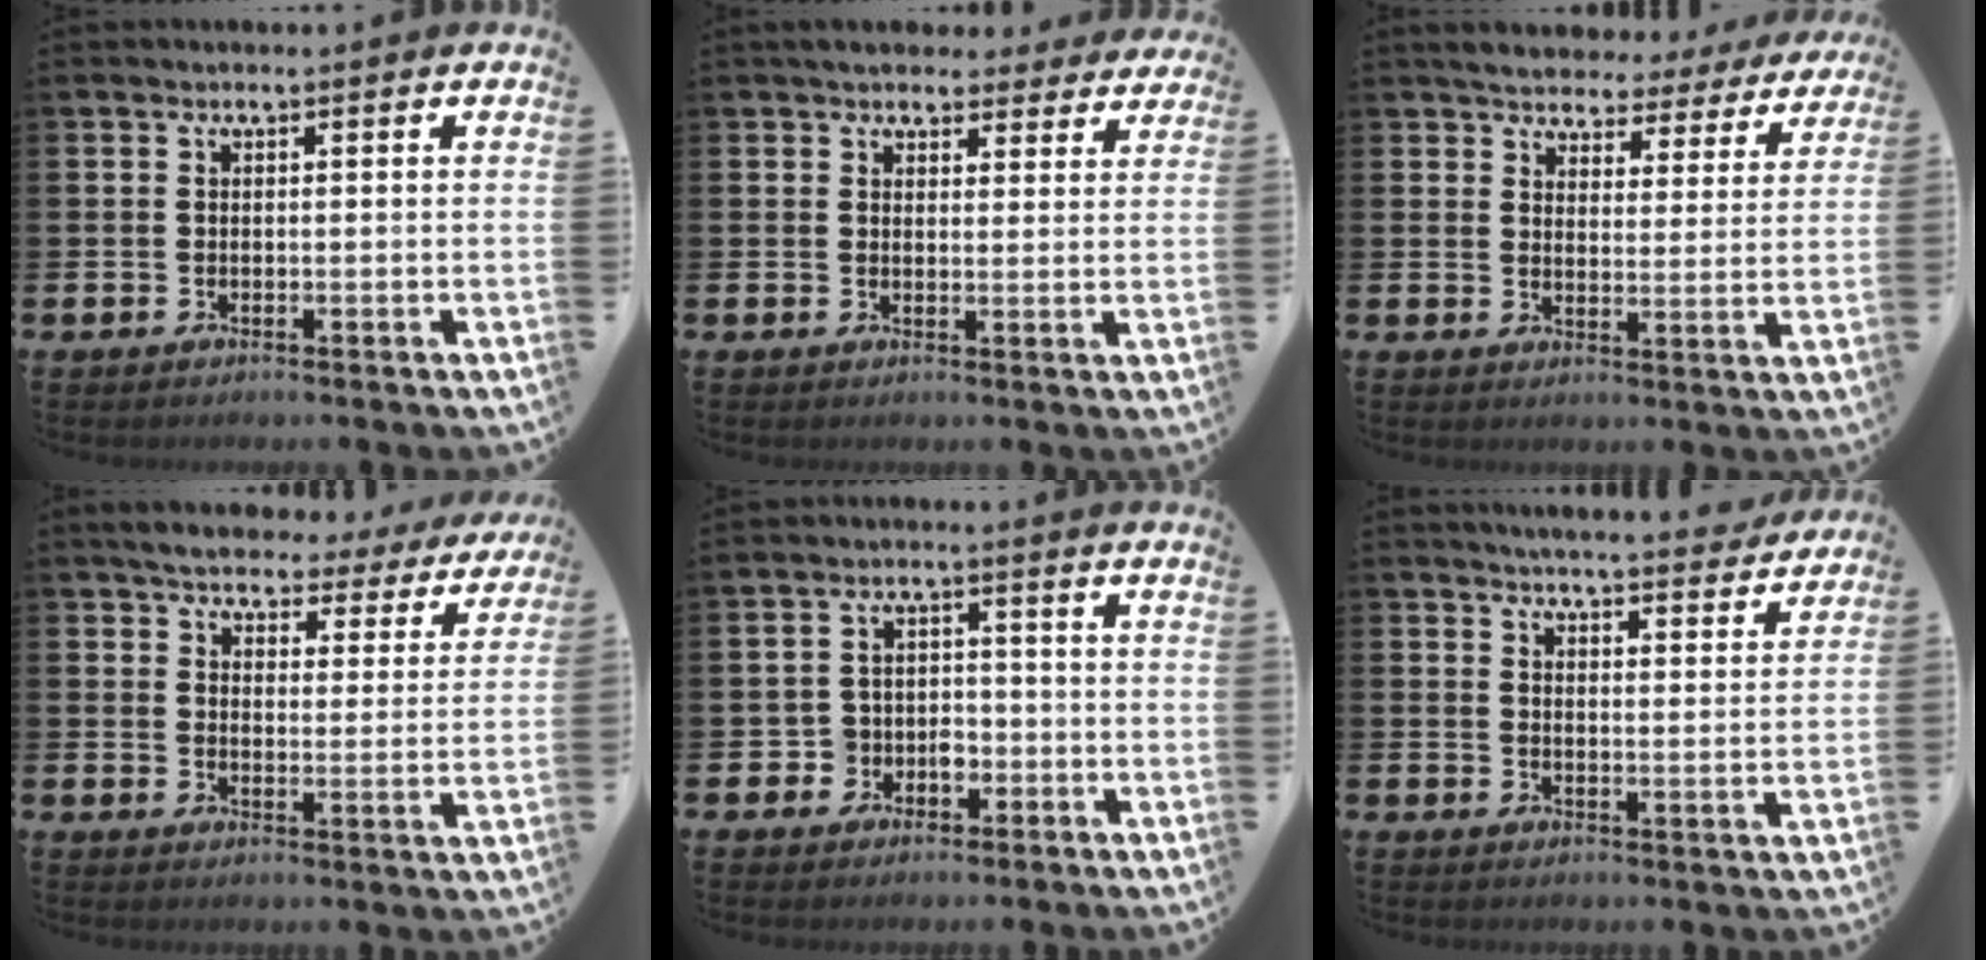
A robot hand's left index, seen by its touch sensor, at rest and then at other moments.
{"total": 4.3, "force": [4.0, 1.6, 0.3], "torque": [-0.009, -0.023, 0.070]}
{"total": 4.2, "force": [4.0, 1.1, 0.4], "torque": [-0.026, -0.032, 0.065]}
{"total": 4.5, "force": [4.4, 1.0, 0.7], "torque": [-0.032, -0.031, 0.070]}
{"total": 3.7, "force": [-1.5, 3.3, 0.5], "torque": [-0.022, 0.005, -0.035]}
{"total": 5.1, "force": [5.0, 0.1, 0.5], "torque": [-0.016, -0.039, 0.087]}